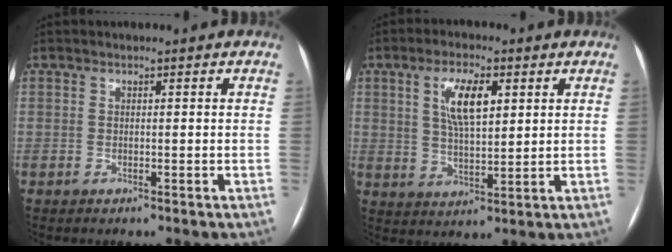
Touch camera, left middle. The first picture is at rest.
{"total": 7.7, "force": [2.8, 2.6, 6.7], "torque": [-0.128, 0.006, 0.054]}